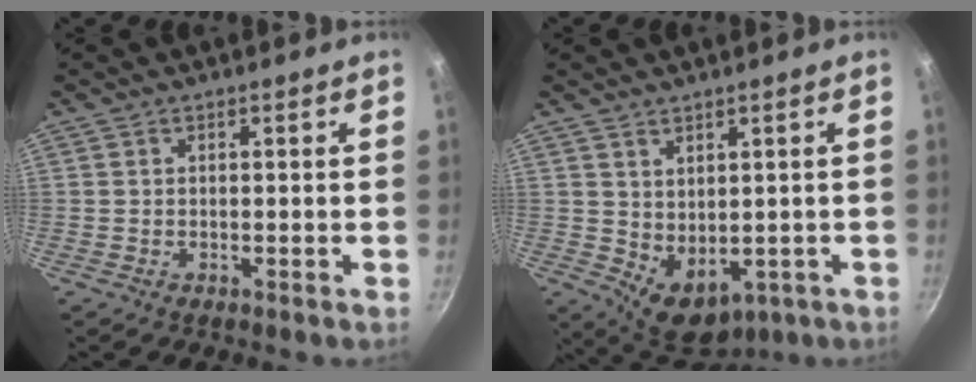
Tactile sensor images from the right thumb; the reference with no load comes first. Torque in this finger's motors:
{"motor_torque": [-0.58, 0.46, -0.16, -0.10, 0.14]}